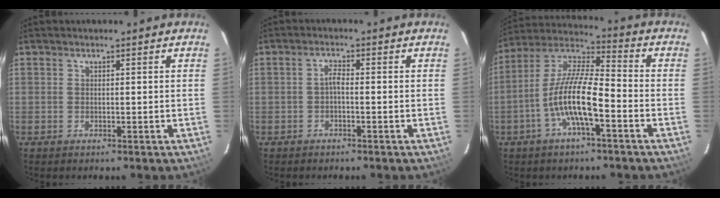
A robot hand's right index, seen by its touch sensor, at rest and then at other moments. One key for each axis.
{"total": 1.5, "fx": -0.7, "fy": 0.4, "fz": 1.3, "tx": -0.026, "ty": 0.006, "tz": -0.015}
{"total": 12.3, "fx": -4.7, "fy": 2.6, "fz": 11.1, "tx": -0.223, "ty": 0.005, "tz": -0.093}